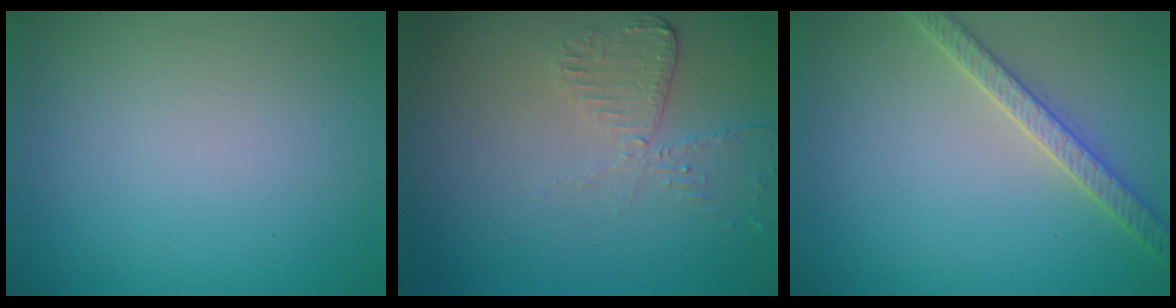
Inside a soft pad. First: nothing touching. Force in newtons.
{"total": 2.5, "press": 2.3, "slide": 1.0}
{"total": 3.1, "press": 2.9, "slide": 0.9}